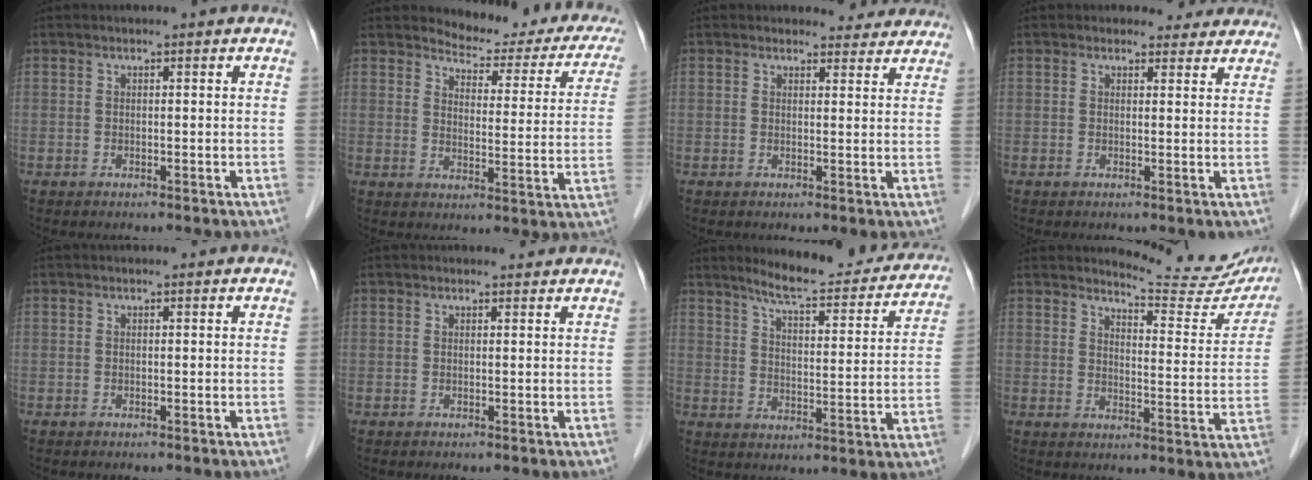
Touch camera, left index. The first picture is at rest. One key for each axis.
{"total": 15.3, "fx": 14.0, "fy": 4.0, "fz": 4.8, "tx": -0.033, "ty": -0.044, "tz": 0.146}
{"total": 5.1, "fx": 4.8, "fy": 1.8, "fz": -0.1, "tx": 0.016, "ty": -0.002, "tz": 0.038}
{"total": 4.4, "fx": 3.9, "fy": 2.0, "fz": 0.0, "tx": 0.014, "ty": 0.002, "tz": 0.031}
{"total": 0.0}
{"total": 1.8, "fx": 1.7, "fy": 0.5, "fz": 0.1, "tx": -0.010, "ty": 0.004, "tz": 0.017}
{"total": 18.4, "fx": 16.6, "fy": 3.2, "fz": 7.3, "tx": -0.091, "ty": -0.025, "tz": 0.210}
{"total": 13.9, "fx": 13.5, "fy": 1.9, "fz": 2.8, "tx": -0.025, "ty": -0.067, "tz": 0.146}